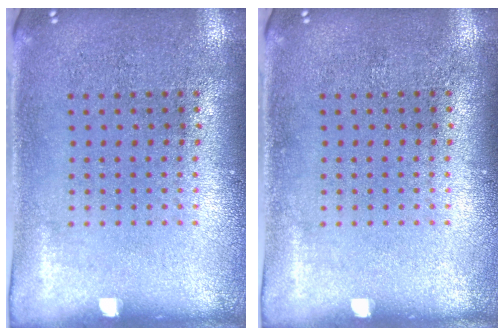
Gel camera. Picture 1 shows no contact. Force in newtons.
{"total": 0.0}